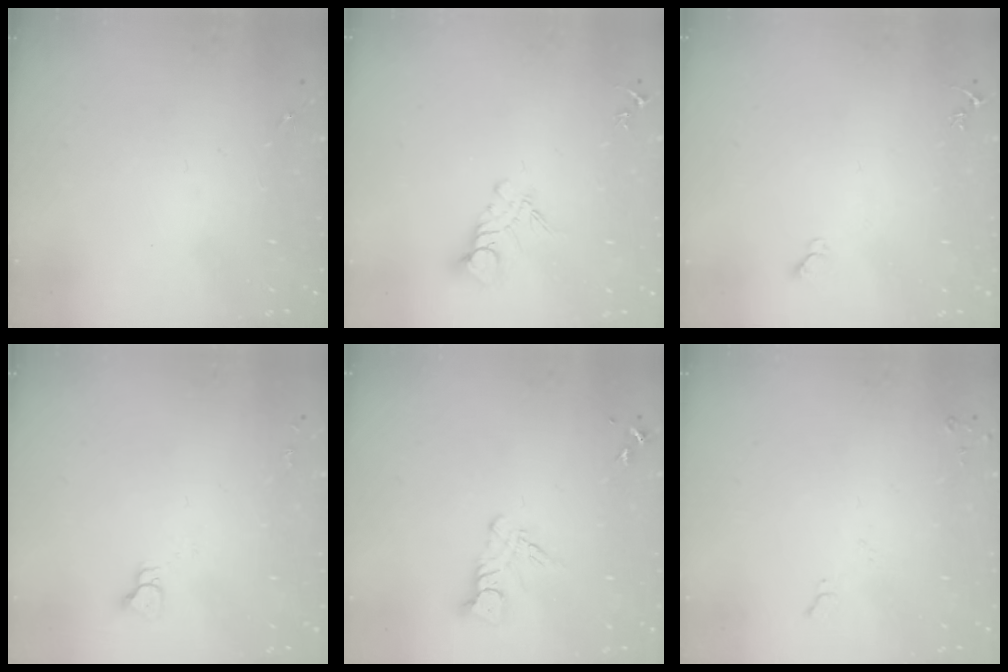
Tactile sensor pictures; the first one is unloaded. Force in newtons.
{"total": 9.1, "press": 9.1, "slide": 0.9}
{"total": 4.4, "press": 4.4, "slide": 0.4}
{"total": 3.6, "press": 3.6, "slide": 0.3}
{"total": 7.0, "press": 7.0, "slide": 0.7}
{"total": 5.7, "press": 5.6, "slide": 0.7}